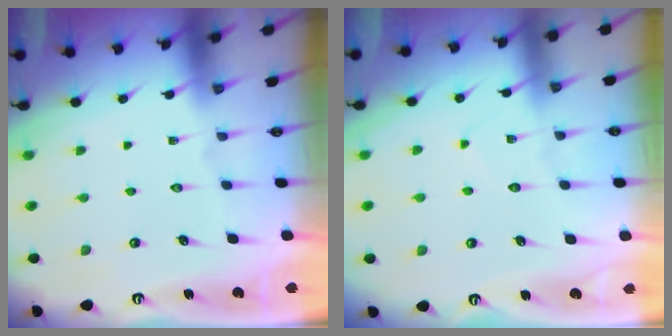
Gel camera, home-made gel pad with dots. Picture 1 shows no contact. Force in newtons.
{"total": 4.5, "press": 4.5, "slide": 0.5}